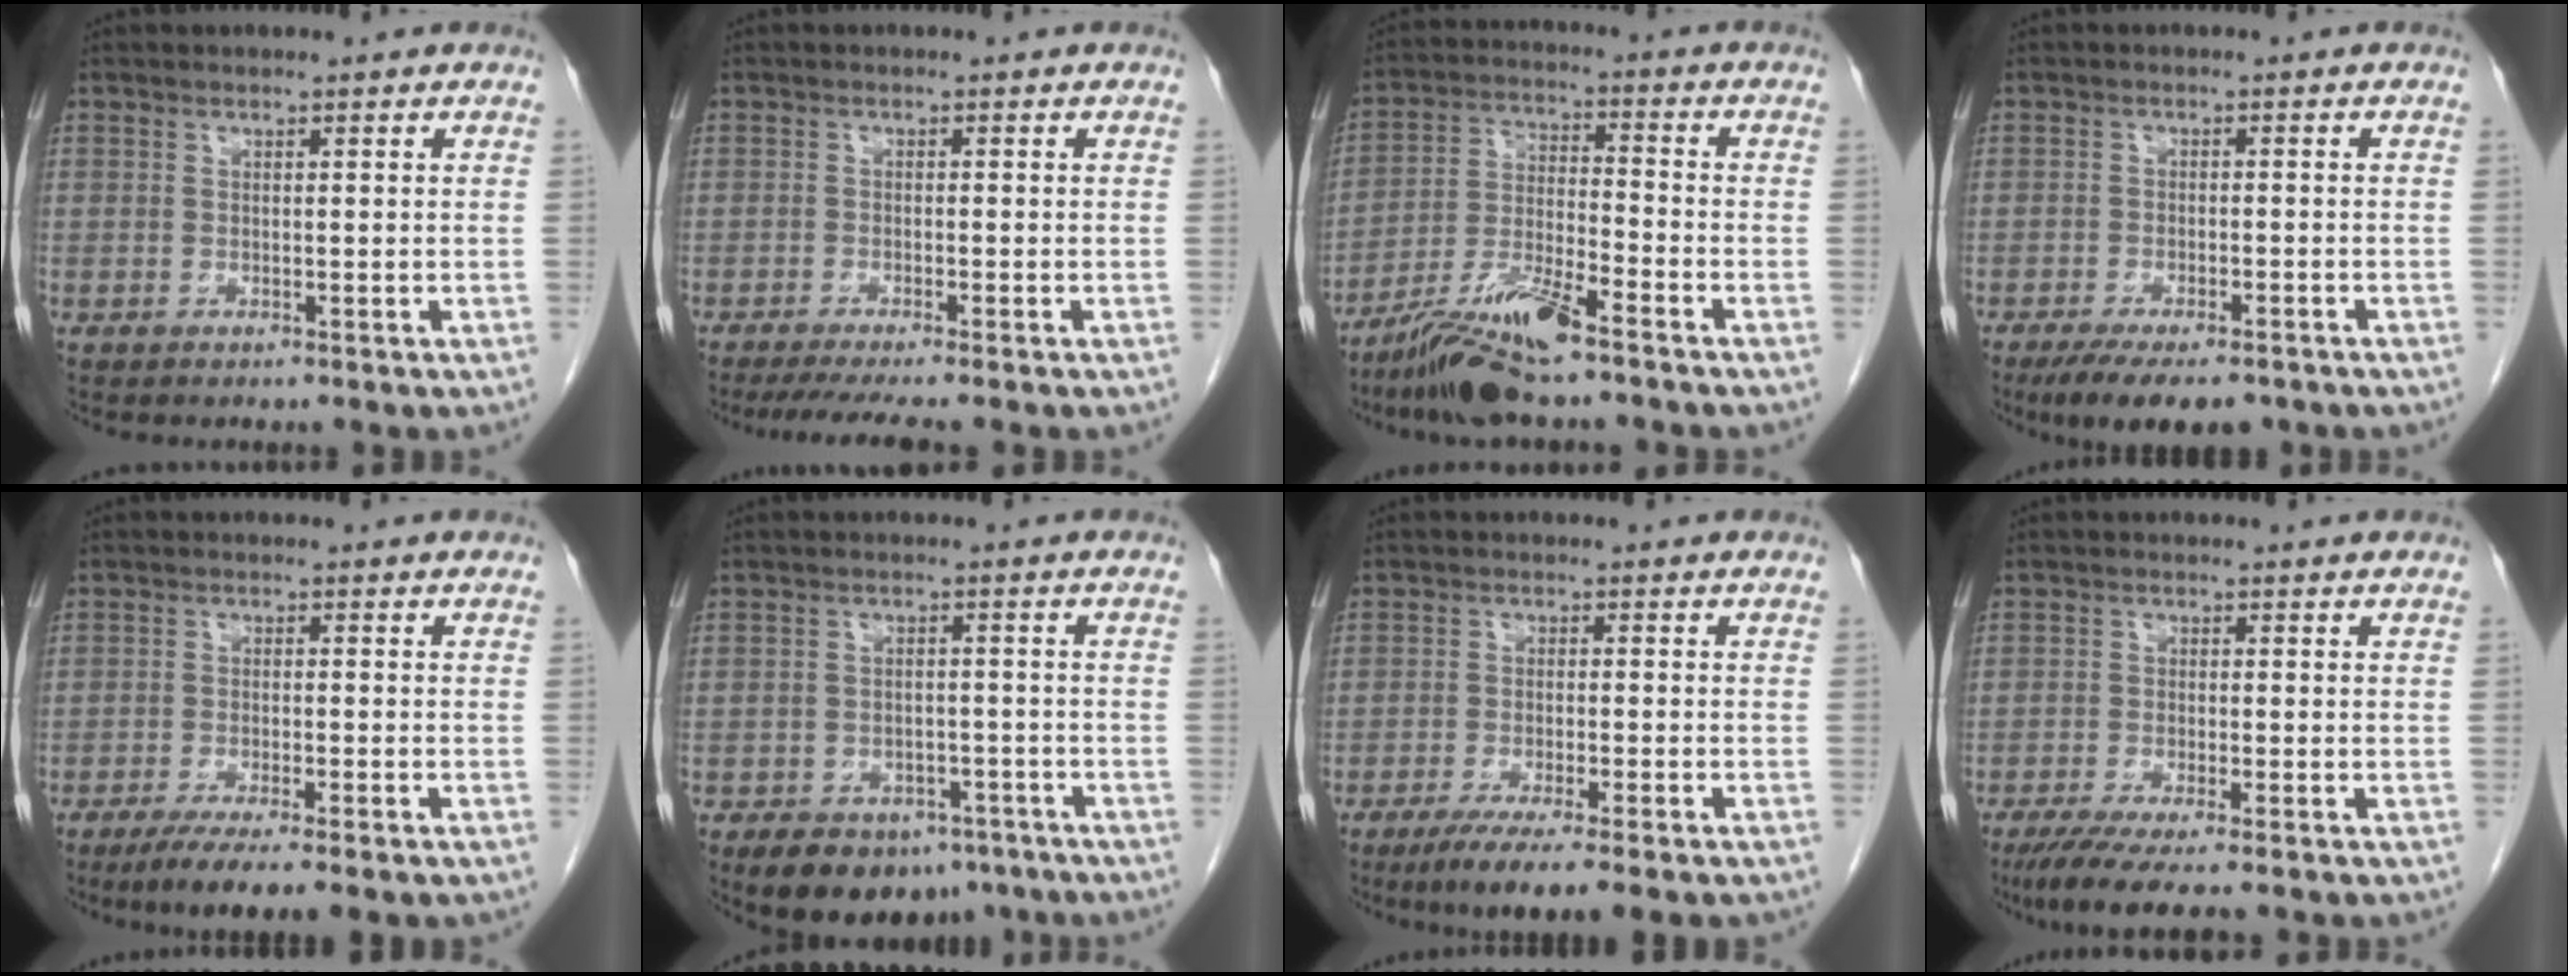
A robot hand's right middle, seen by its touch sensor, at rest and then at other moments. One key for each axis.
{"total": 5.9, "fx": -4.9, "fy": -0.4, "fz": 3.2, "tx": -0.043, "ty": -0.018, "tz": -0.079}
{"total": 10.5, "fx": -7.8, "fy": 0.9, "fz": 7.0, "tx": -0.140, "ty": -0.019, "tz": -0.145}
{"total": 9.3, "fx": -7.1, "fy": 2.8, "fz": 5.4, "tx": -0.079, "ty": -0.012, "tz": -0.106}
{"total": 7.0, "fx": -5.1, "fy": 0.4, "fz": 4.7, "tx": -0.070, "ty": -0.015, "tz": -0.075}
{"total": 10.1, "fx": -7.1, "fy": 6.0, "fz": 4.0, "tx": -0.052, "ty": 0.008, "tz": -0.096}
{"total": 8.1, "fx": -6.0, "fy": 0.2, "fz": 5.5, "tx": -0.080, "ty": -0.017, "tz": -0.089}
{"total": 6.8, "fx": -5.3, "fy": 0.0, "fz": 4.2, "tx": -0.067, "ty": -0.019, "tz": -0.087}